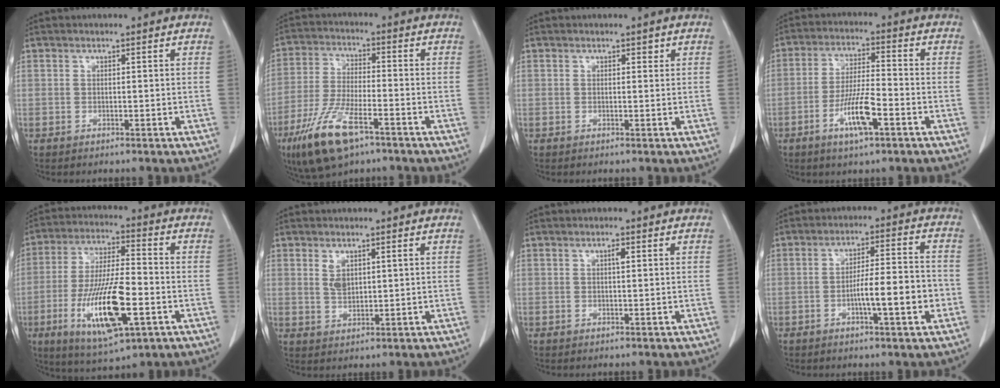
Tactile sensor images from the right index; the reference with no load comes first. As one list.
[{"total": 12.1, "force": [-6.9, 3.7, 9.3], "torque": [-0.196, -0.019, -0.121]}, {"total": 1.1, "force": [0.7, 0.5, 0.6], "torque": [-0.006, -0.005, 0.008]}, {"total": 8.5, "force": [-3.6, 1.4, 7.5], "torque": [-0.147, -0.005, -0.064]}, {"total": 16.1, "force": [-4.9, 3.7, 14.8], "torque": [-0.291, -0.018, -0.079]}, {"total": 3.2, "force": [1.3, 1.6, 2.5], "torque": [-0.053, 0.001, 0.032]}, {"total": 1.4, "force": [0.5, 0.3, 1.2], "torque": [-0.021, 0.000, 0.009]}, {"total": 8.9, "force": [-2.5, 1.0, 8.5], "torque": [-0.138, 0.012, -0.040]}]